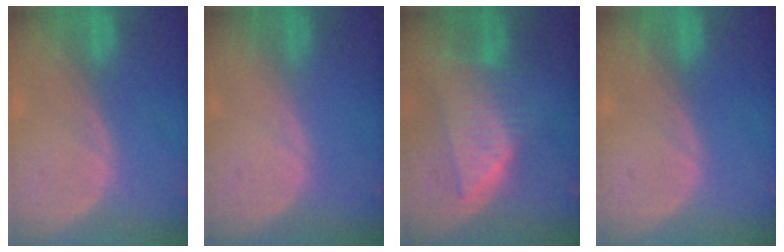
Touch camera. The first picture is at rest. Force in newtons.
{"total": 0.0}
{"total": 7.5, "press": 6.9, "slide": 2.7}
{"total": 0.0}